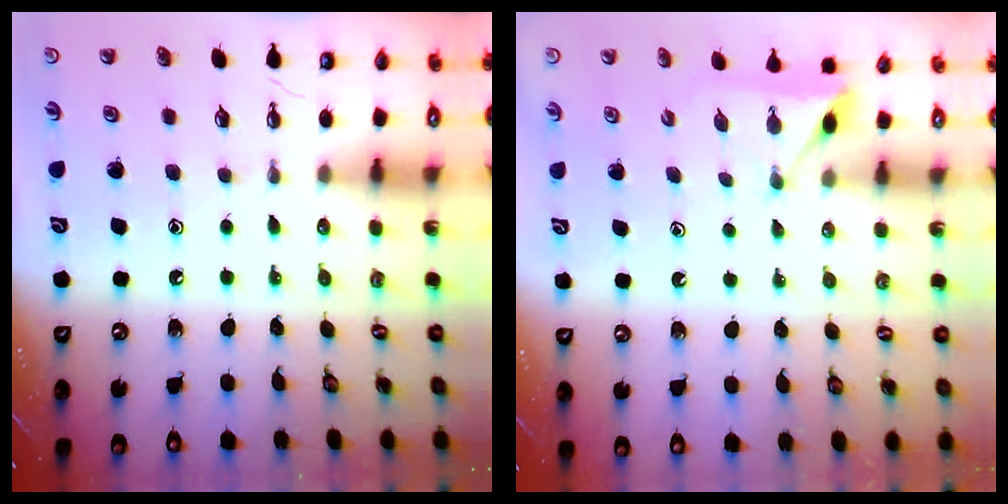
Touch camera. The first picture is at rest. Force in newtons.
{"total": 4.1, "press": 4.0, "slide": 0.5}